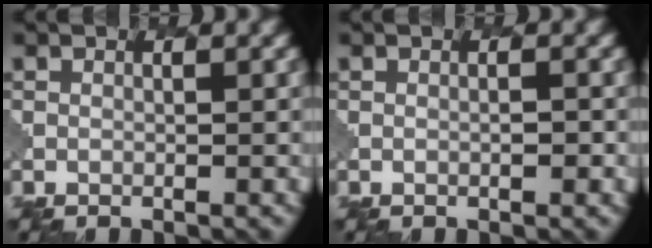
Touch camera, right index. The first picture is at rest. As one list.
[{"total": 0.6, "force": [0.1, 0.1, 0.5], "torque": [-0.005, 0.005, 0.001]}]